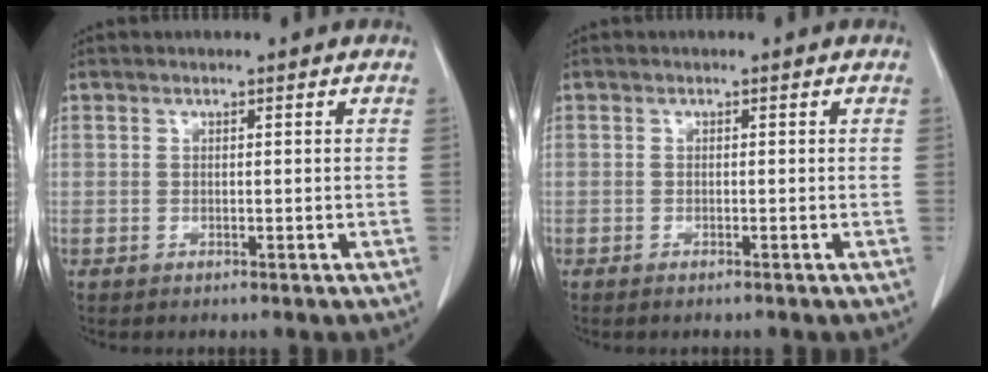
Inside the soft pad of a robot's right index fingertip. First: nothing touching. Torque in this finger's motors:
{"motor_torque": [0.17, -0.10, -0.03, 0.02]}